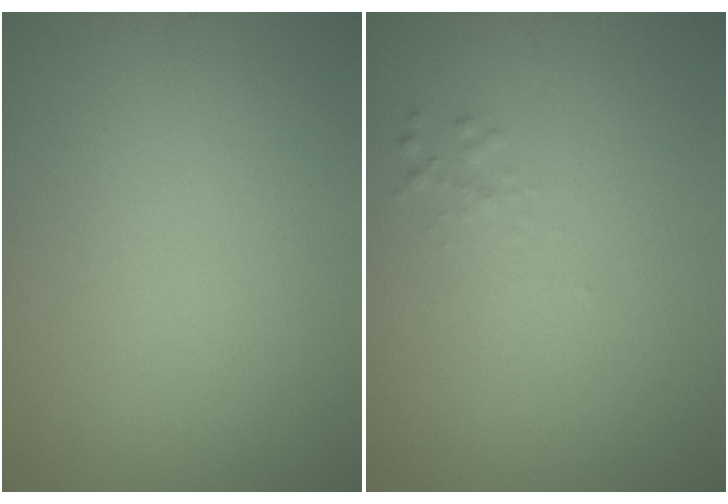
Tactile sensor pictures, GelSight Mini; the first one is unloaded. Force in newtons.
{"total": 0.6, "press": 0.6, "slide": 0.0}